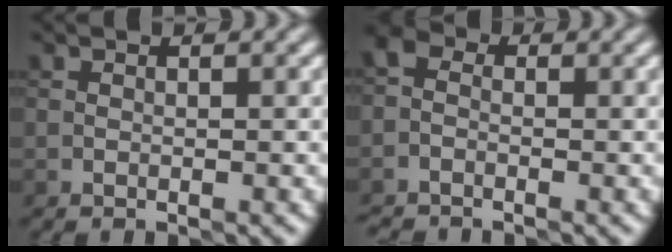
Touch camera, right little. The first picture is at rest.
{"total": 2.1, "force": [-1.8, 1.0, 0.5], "torque": [-0.013, -0.004, -0.047]}